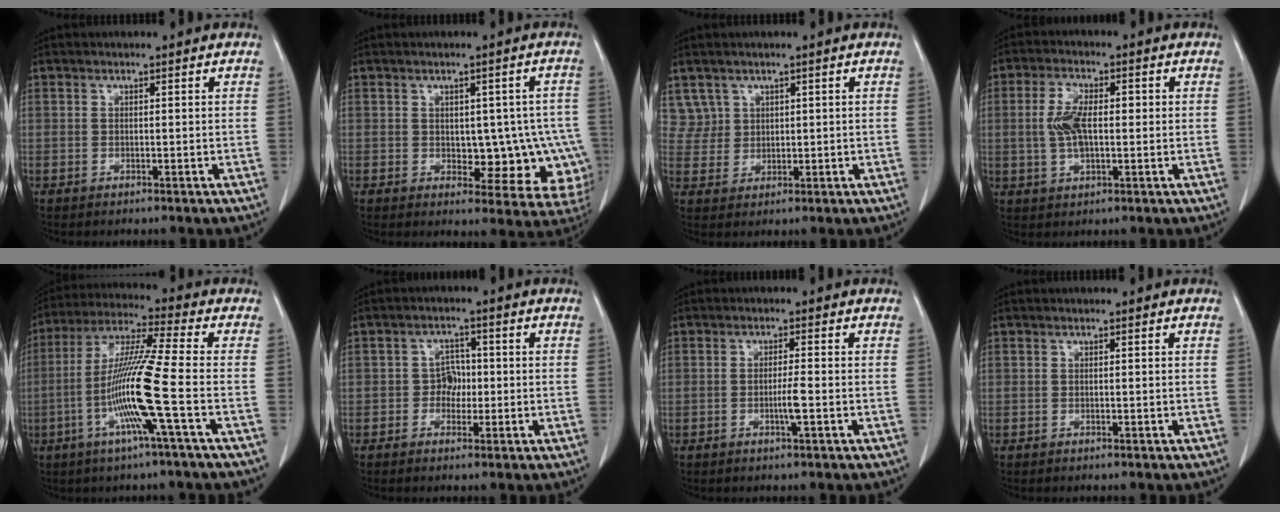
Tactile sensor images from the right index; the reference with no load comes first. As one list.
[{"total": 9.9, "force": [-1.5, 6.1, 7.7], "torque": [-0.059, 0.016, -0.004]}, {"total": 4.0, "force": [2.3, 3.2, -0.4], "torque": [0.023, 0.006, 0.050]}, {"total": 6.2, "force": [0.3, 2.8, 5.6], "torque": [-0.119, 0.015, 0.007]}, {"total": 13.1, "force": [-3.6, -1.5, 12.5], "torque": [-0.245, -0.006, -0.076]}, {"total": 2.9, "force": [-0.4, 2.5, 1.4], "torque": [-0.009, 0.011, -0.008]}, {"total": 2.4, "force": [-0.7, -0.3, 2.3], "torque": [-0.039, -0.001, -0.010]}, {"total": 0.0}]